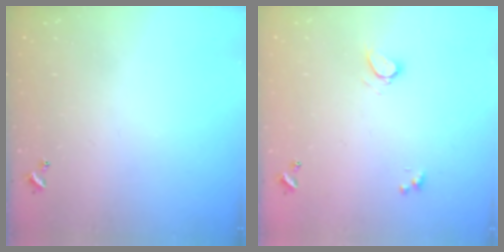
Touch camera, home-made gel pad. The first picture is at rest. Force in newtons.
{"total": 0.8, "press": 0.5, "slide": 0.6}